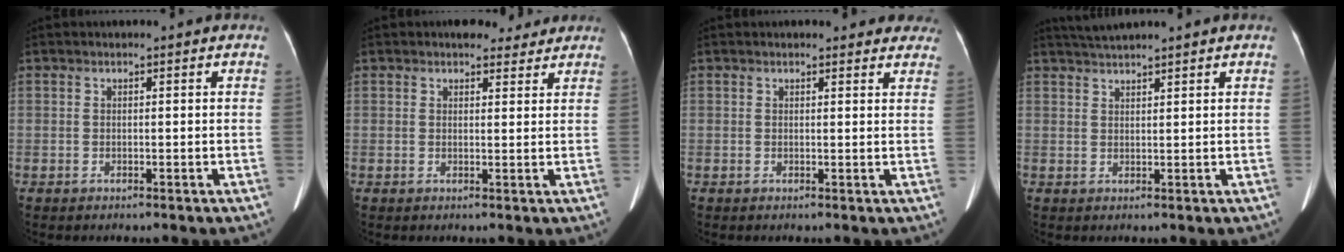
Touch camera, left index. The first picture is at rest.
{"total": 4.4, "force": [3.7, 2.0, 1.3], "torque": [-0.012, 0.009, 0.047]}
{"total": 8.3, "force": [7.6, 2.6, 2.2], "torque": [0.002, 0.000, 0.064]}
{"total": 3.8, "force": [3.5, -0.4, 1.3], "torque": [-0.024, 0.027, 0.068]}